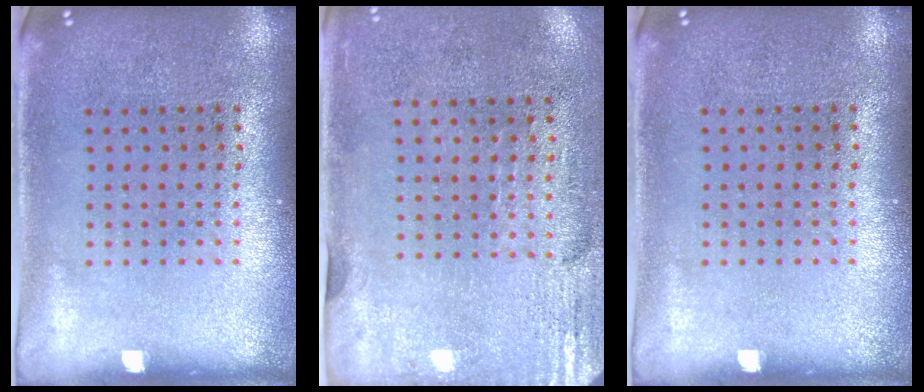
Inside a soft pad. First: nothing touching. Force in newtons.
{"total": 2.9, "press": 2.5, "slide": 1.5}
{"total": 0.0}